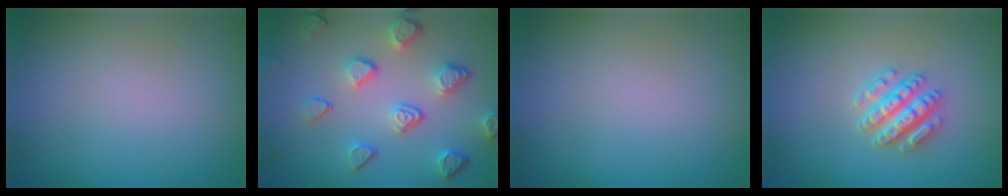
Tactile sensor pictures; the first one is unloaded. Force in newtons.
{"total": 5.0, "press": 3.9, "slide": 3.1}
{"total": 0.0}
{"total": 3.8, "press": 3.2, "slide": 2.0}